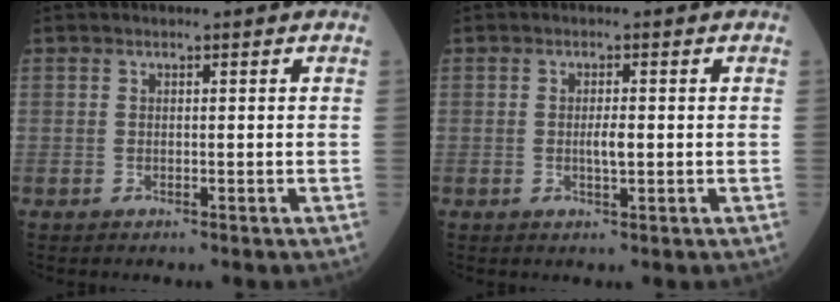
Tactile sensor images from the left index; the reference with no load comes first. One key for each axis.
{"total": 2.1, "fx": -0.1, "fy": 0.4, "fz": 2.0, "tx": -0.039, "ty": 0.000, "tz": -0.001}